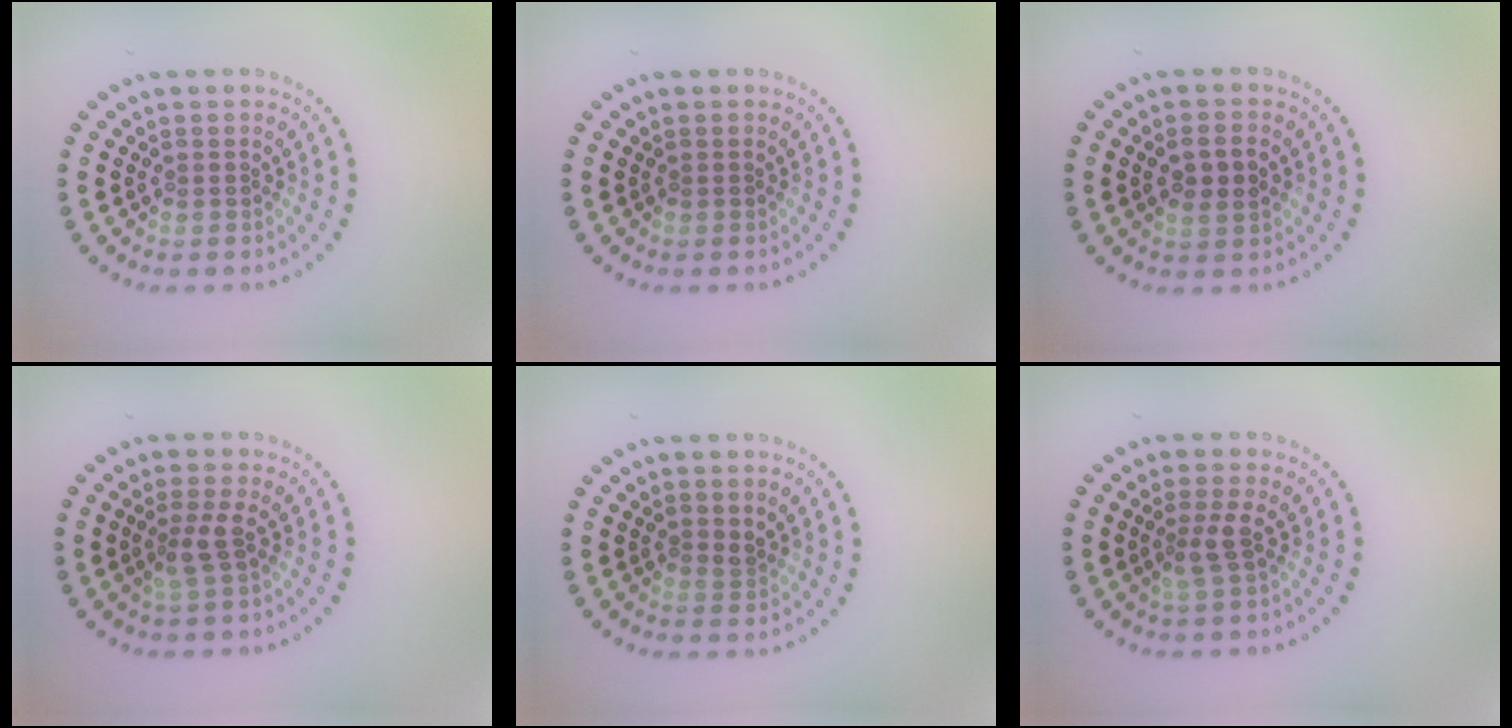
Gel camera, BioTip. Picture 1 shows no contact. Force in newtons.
{"total": 0.0}
{"total": 2.6, "press": 2.6, "slide": 0.5}
{"total": 1.9, "press": 1.4, "slide": 1.2}
{"total": 1.0, "press": 0.8, "slide": 0.6}
{"total": 2.0, "press": 1.4, "slide": 1.4}